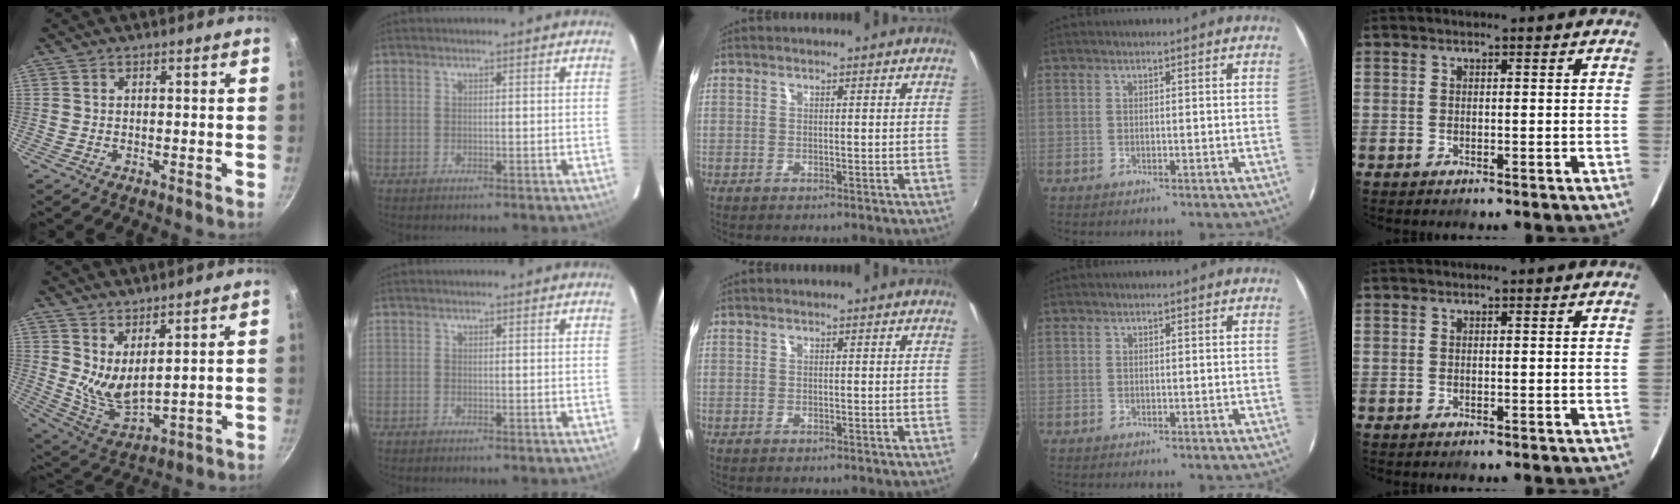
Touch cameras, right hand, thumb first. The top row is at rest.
{"thumb": {"total": 8.1, "force": [4.7, 2.7, 6.1], "torque": [-0.104, -0.061, 0.095]}}